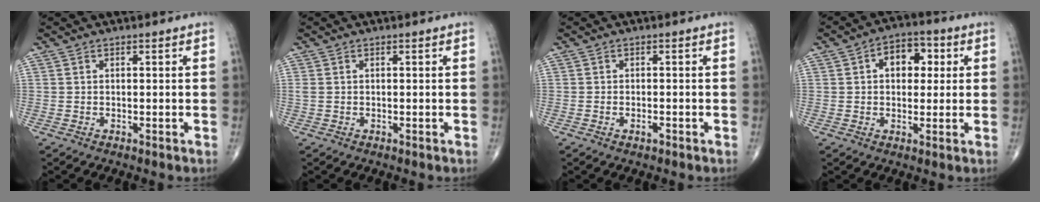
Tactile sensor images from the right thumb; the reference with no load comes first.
{"total": 0.9, "force": [0.2, 0.6, 0.7], "torque": [-0.022, 0.012, 0.009]}
{"total": 1.2, "force": [-0.6, 0.5, 0.8], "torque": [-0.014, 0.005, -0.010]}
{"total": 8.2, "force": [1.9, 5.4, 5.8], "torque": [-0.049, 0.011, 0.021]}